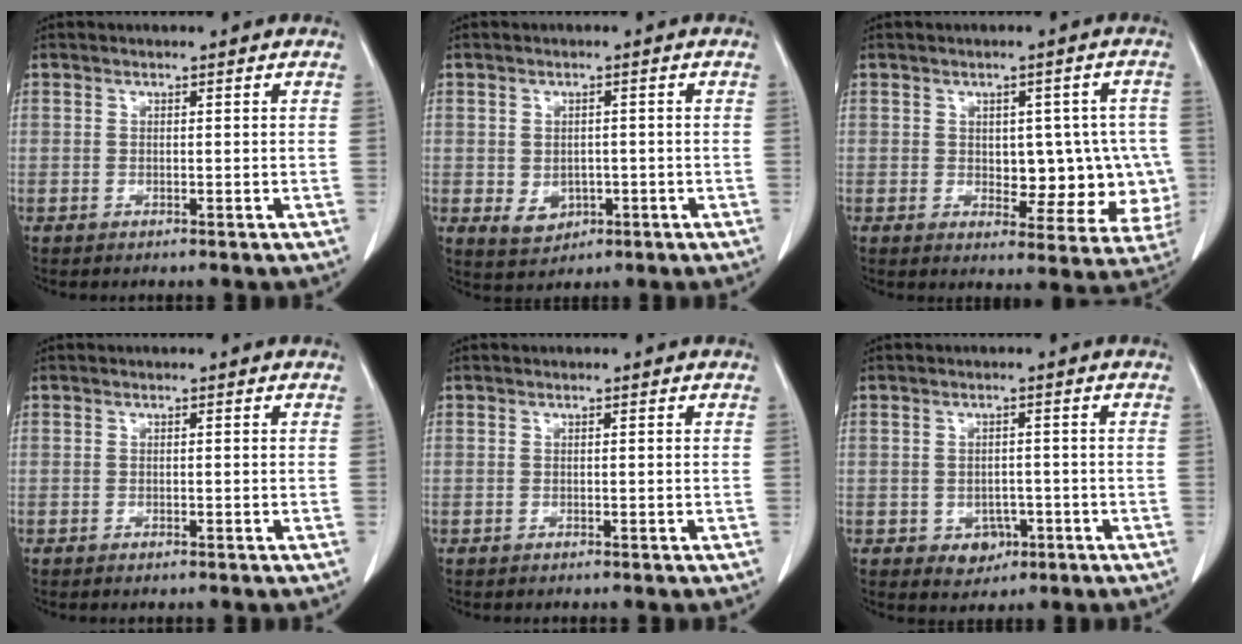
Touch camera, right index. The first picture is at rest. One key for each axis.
{"total": 3.8, "fx": -0.9, "fy": 3.2, "fz": 1.9, "tx": -0.023, "ty": 0.000, "tz": 0.001}
{"total": 9.6, "fx": -0.2, "fy": 5.6, "fz": 7.9, "tx": -0.072, "ty": 0.015, "tz": 0.011}
{"total": 0.6, "fx": -0.5, "fy": 0.1, "fz": 0.4, "tx": -0.010, "ty": -0.001, "tz": -0.006}
{"total": 0.0}
{"total": 3.7, "fx": -1.5, "fy": 2.8, "fz": 1.8, "tx": -0.017, "ty": 0.004, "tz": -0.010}